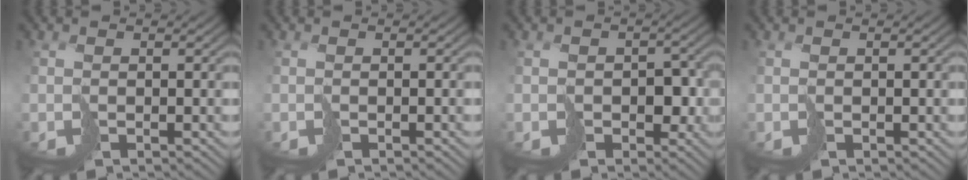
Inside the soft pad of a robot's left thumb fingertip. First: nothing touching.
{"total": 0.8, "force": [-0.3, 0.0, 0.8], "torque": [-0.011, 0.000, -0.006]}
{"total": 3.7, "force": [-0.9, 2.9, 2.1], "torque": [-0.032, -0.007, -0.013]}
{"total": 0.0}